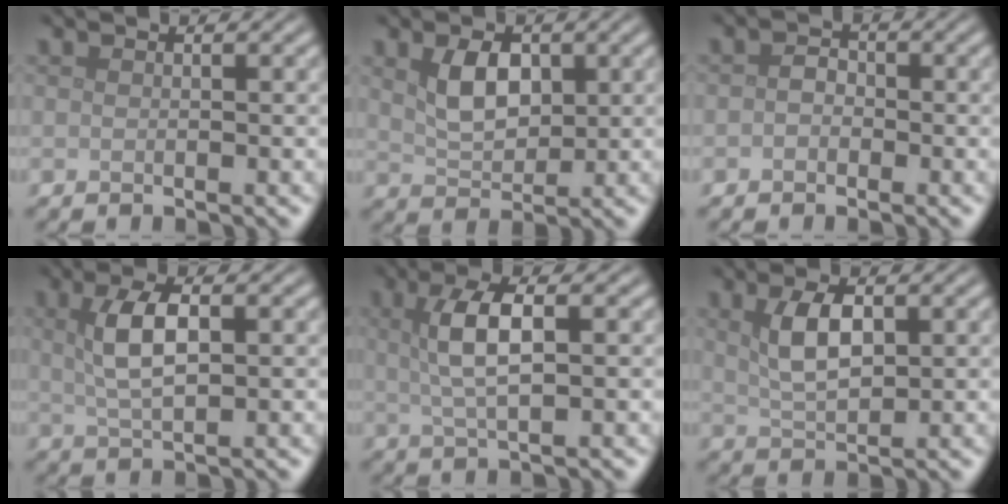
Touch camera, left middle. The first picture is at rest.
{"total": 3.6, "force": [1.2, 2.2, 2.6], "torque": [-0.056, 0.000, 0.025]}
{"total": 1.3, "force": [-0.4, 1.1, 0.6], "torque": [-0.010, 0.000, -0.013]}
{"total": 4.3, "force": [1.0, 1.6, 3.9], "torque": [-0.082, 0.006, 0.018]}
{"total": 4.5, "force": [1.0, 1.4, 4.2], "torque": [-0.085, 0.007, 0.017]}
{"total": 3.9, "force": [1.2, 1.8, 3.3], "torque": [-0.069, 0.004, 0.024]}